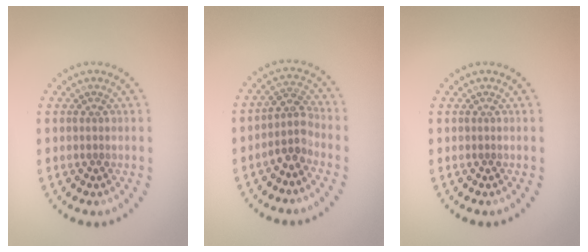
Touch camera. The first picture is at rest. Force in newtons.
{"total": 2.7, "press": 2.1, "slide": 1.7}
{"total": 0.0}